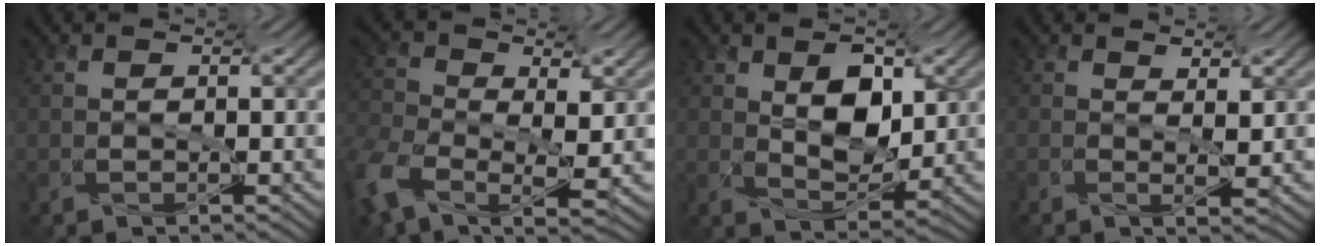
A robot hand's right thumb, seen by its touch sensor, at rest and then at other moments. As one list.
[{"total": 9.4, "force": [-1.4, 6.6, 6.6], "torque": [-0.180, -0.010, -0.018]}, {"total": 7.0, "force": [1.1, 3.7, 5.9], "torque": [-0.104, -0.002, 0.018]}, {"total": 1.6, "force": [0.9, 0.1, 1.3], "torque": [-0.030, -0.006, 0.005]}]